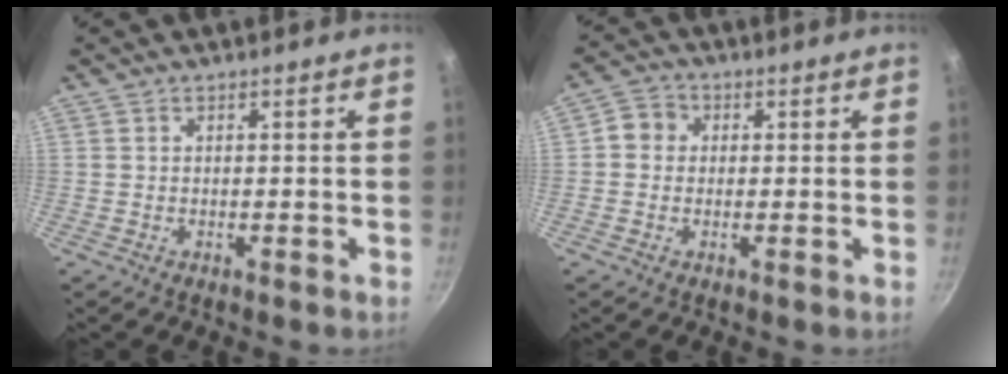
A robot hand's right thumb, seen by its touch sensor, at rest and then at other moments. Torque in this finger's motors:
{"motor_torque": [0.05, 0.68, 0.35, -0.58, 0.00]}